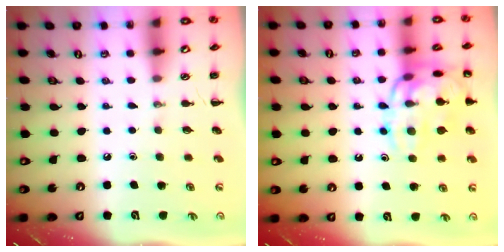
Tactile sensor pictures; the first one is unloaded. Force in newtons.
{"total": 17.4, "press": 17.4, "slide": 0.7}